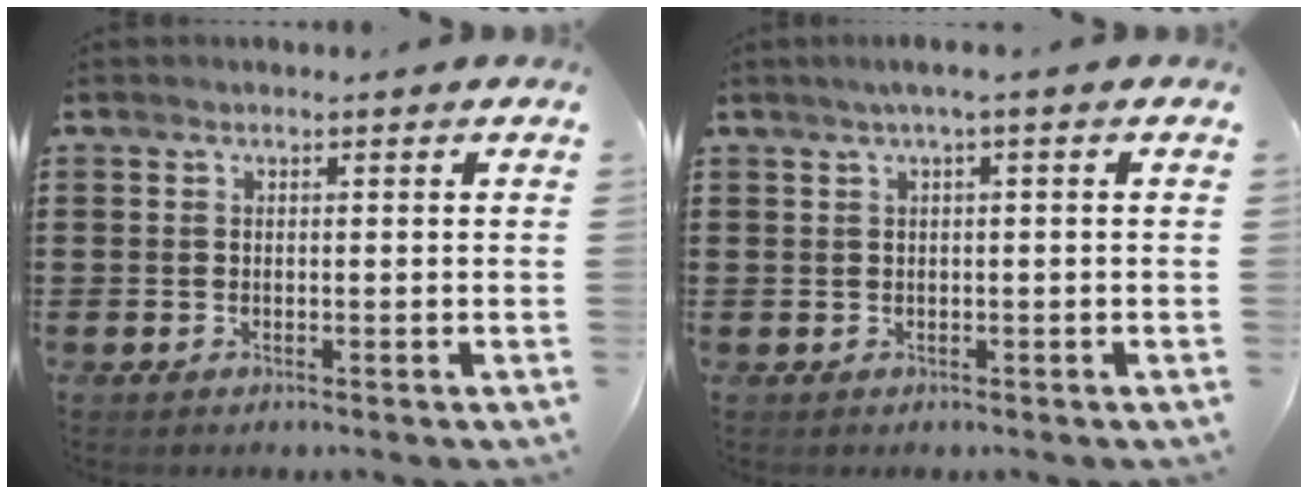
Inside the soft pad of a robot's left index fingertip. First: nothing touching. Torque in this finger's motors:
{"motor_torque": [0.65, 0.53, 0.26, 0.09]}